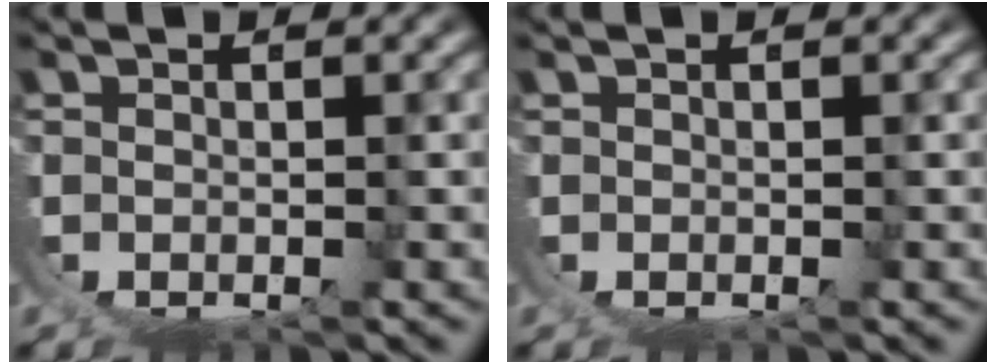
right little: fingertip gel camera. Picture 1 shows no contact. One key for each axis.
{"total": 0.0}